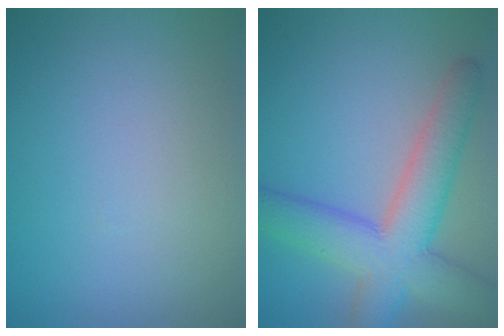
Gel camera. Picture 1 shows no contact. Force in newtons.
{"total": 7.8, "press": 7.8, "slide": 0.4}